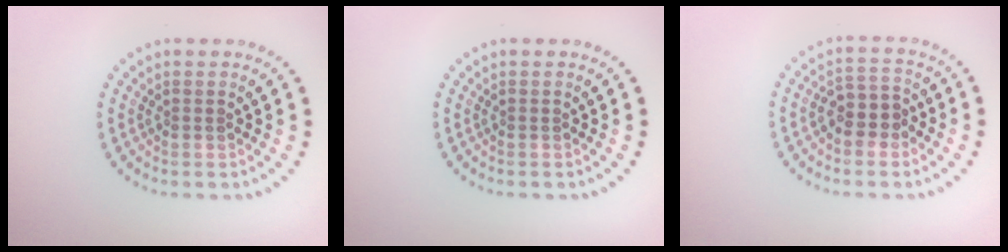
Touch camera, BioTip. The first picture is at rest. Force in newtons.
{"total": 0.0}
{"total": 2.7, "press": 2.4, "slide": 1.1}